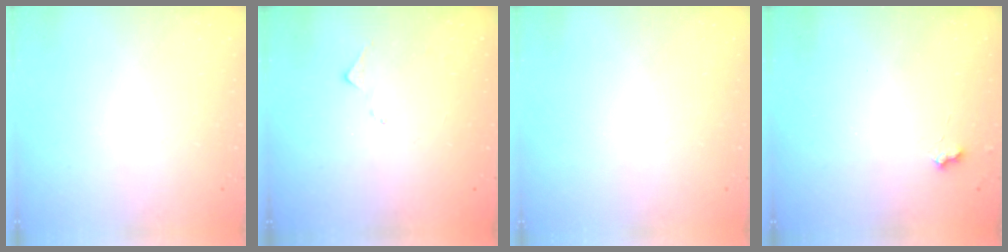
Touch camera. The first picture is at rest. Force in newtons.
{"total": 6.0, "press": 5.9, "slide": 0.7}
{"total": 0.0}
{"total": 2.4, "press": 2.4, "slide": 0.5}